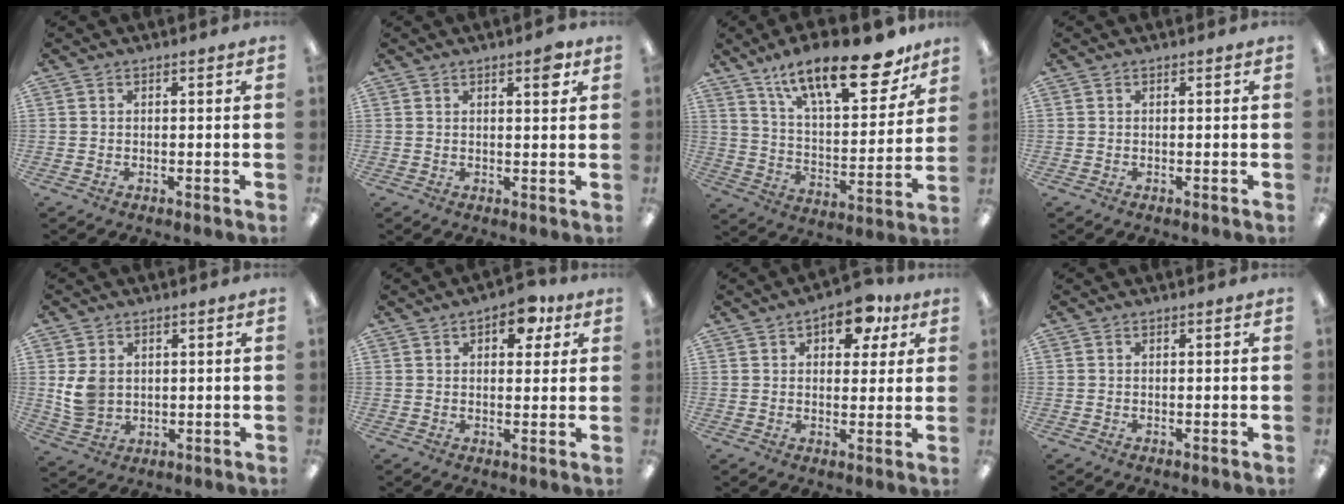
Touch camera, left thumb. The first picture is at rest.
{"total": 3.5, "force": [2.2, 0.8, 2.6], "torque": [-0.033, -0.008, 0.032]}
{"total": 23.0, "force": [15.6, 8.3, 14.8], "torque": [-0.224, -0.092, 0.258]}
{"total": 0.0}
{"total": 6.0, "force": [1.4, 4.9, 3.1], "torque": [-0.062, 0.006, 0.030]}
{"total": 7.9, "force": [3.8, 4.2, 5.5], "torque": [-0.057, -0.011, 0.059]}
{"total": 9.8, "force": [5.2, 5.2, 6.5], "torque": [-0.071, -0.018, 0.084]}
{"total": 0.0}